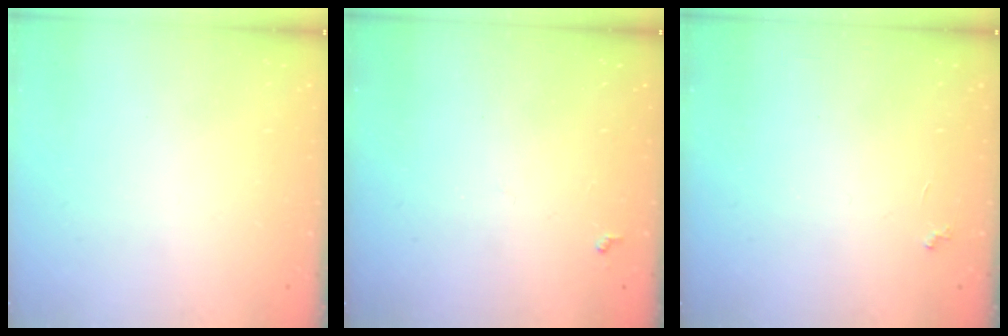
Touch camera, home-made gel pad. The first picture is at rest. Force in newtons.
{"total": 4.9, "press": 4.8, "slide": 0.4}
{"total": 2.3, "press": 2.3, "slide": 0.4}